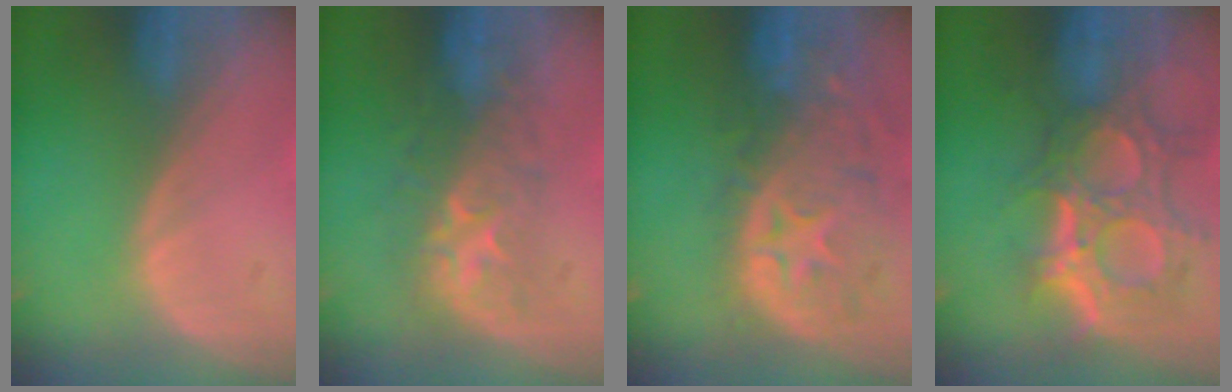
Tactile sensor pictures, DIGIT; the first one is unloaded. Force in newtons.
{"total": 8.0, "press": 7.8, "slide": 2.1}
{"total": 12.3, "press": 10.5, "slide": 6.5}
{"total": 12.0, "press": 10.8, "slide": 5.3}